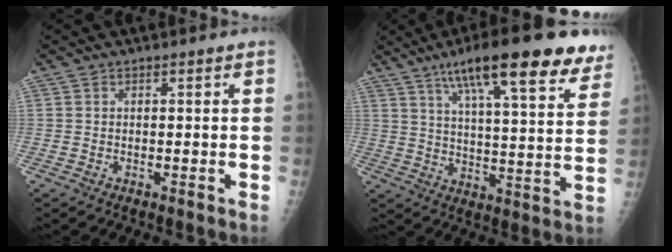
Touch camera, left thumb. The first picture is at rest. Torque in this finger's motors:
{"motor_torque": [0.34, 0.36, 0.90, -0.61, 0.14]}